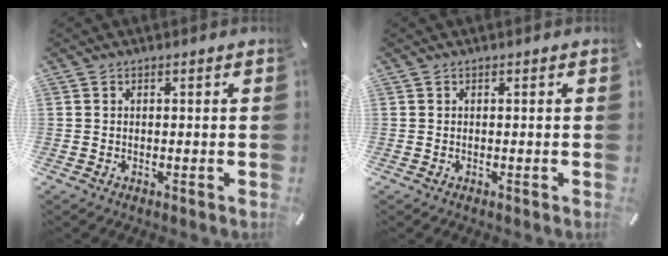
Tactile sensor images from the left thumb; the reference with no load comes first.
{"total": 0.0}